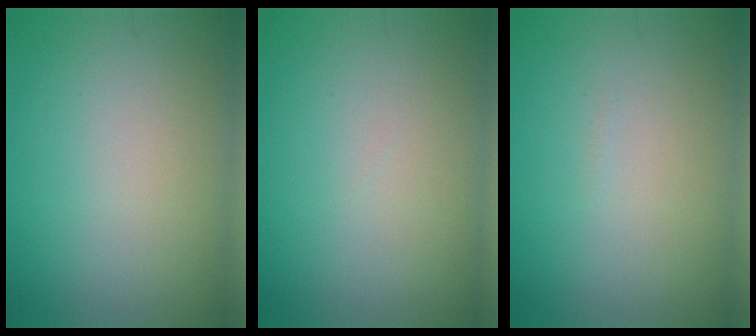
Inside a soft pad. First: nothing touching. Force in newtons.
{"total": 0.0}
{"total": 0.0}